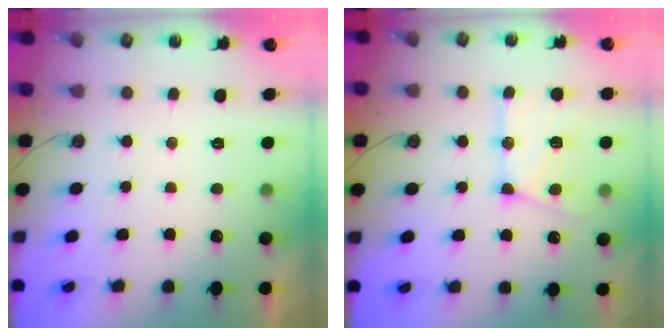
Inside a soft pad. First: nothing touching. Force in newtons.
{"total": 15.0, "press": 14.9, "slide": 1.6}